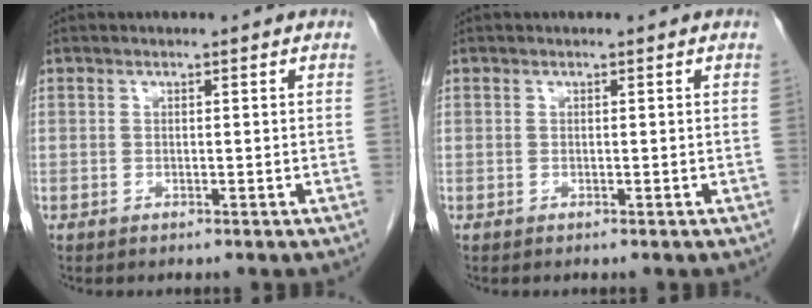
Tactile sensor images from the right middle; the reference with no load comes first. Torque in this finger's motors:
{"motor_torque": [-0.03, -0.01, -0.01, -0.01]}